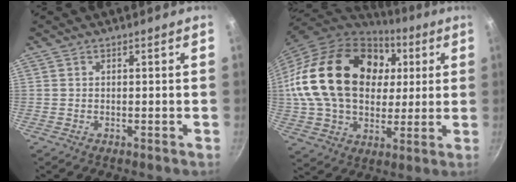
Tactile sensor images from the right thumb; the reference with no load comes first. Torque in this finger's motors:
{"motor_torque": [0.12, 4.89, 2.11, -0.45, 0.37]}